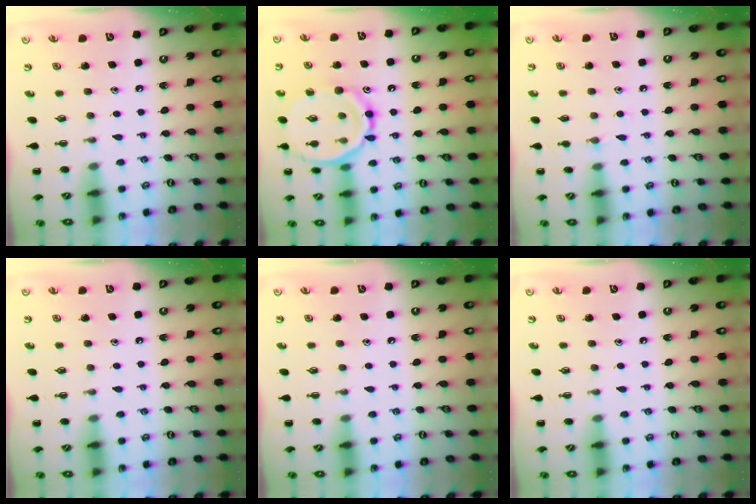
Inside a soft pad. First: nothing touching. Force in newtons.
{"total": 17.6, "press": 17.5, "slide": 1.6}
{"total": 4.3, "press": 4.0, "slide": 1.5}
{"total": 0.0}
{"total": 0.0}
{"total": 0.0}